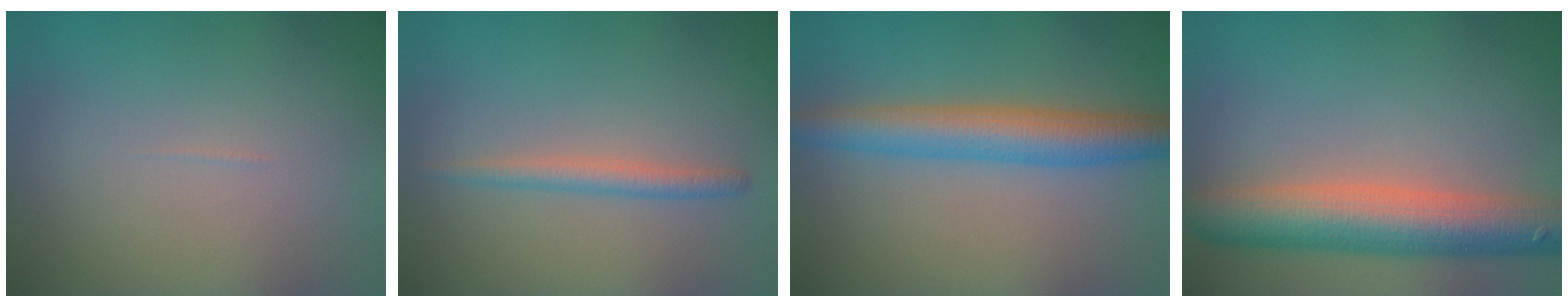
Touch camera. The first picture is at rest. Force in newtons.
{"total": 1.8, "press": 1.8, "slide": 0.1}
{"total": 5.1, "press": 5.1, "slide": 0.0}
{"total": 7.6, "press": 7.6, "slide": 0.4}